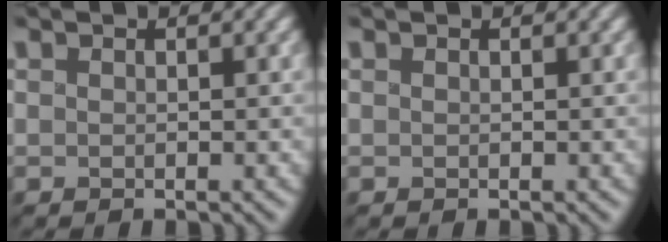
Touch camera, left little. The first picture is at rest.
{"total": 0.0}